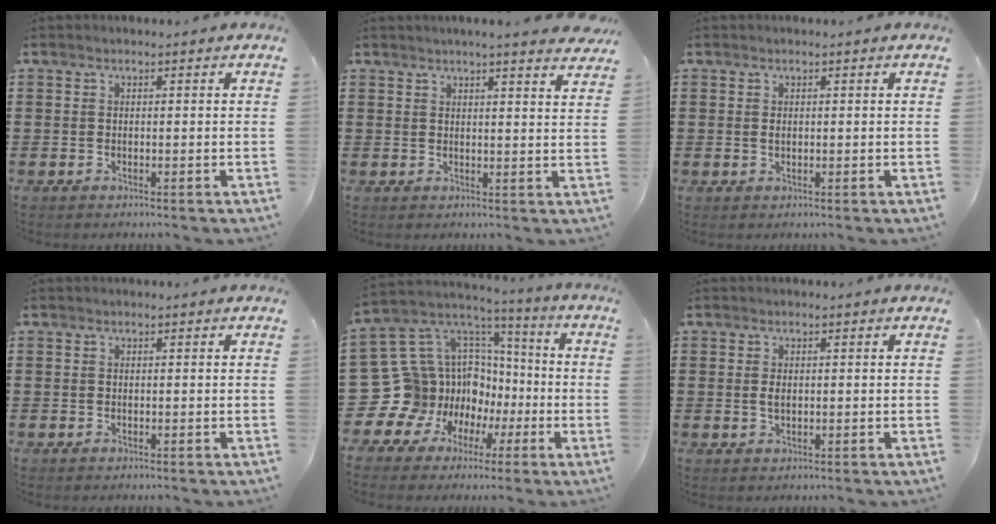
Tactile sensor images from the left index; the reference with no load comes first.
{"total": 3.0, "force": [2.8, -0.5, 0.9], "torque": [-0.027, -0.009, 0.051]}
{"total": 0.7, "force": [0.2, 0.4, 0.6], "torque": [-0.014, 0.001, 0.003]}
{"total": 0.0}
{"total": 15.1, "force": [-4.1, 14.1, 3.7], "torque": [-0.146, -0.033, -0.029]}
{"total": 1.5, "force": [0.1, 0.8, 1.3], "torque": [-0.029, 0.003, 0.002]}